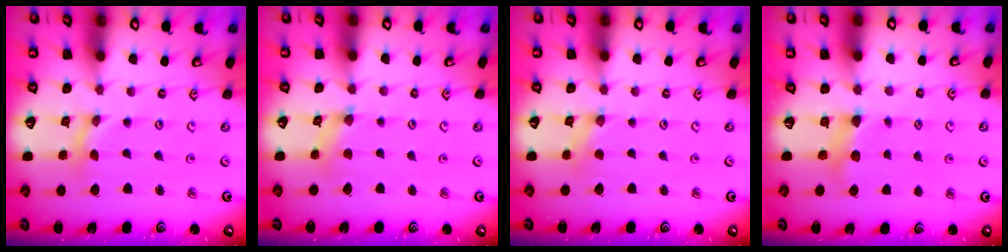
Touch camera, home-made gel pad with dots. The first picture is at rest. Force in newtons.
{"total": 2.3, "press": 2.3, "slide": 0.3}
{"total": 0.0}
{"total": 5.3, "press": 5.2, "slide": 0.3}